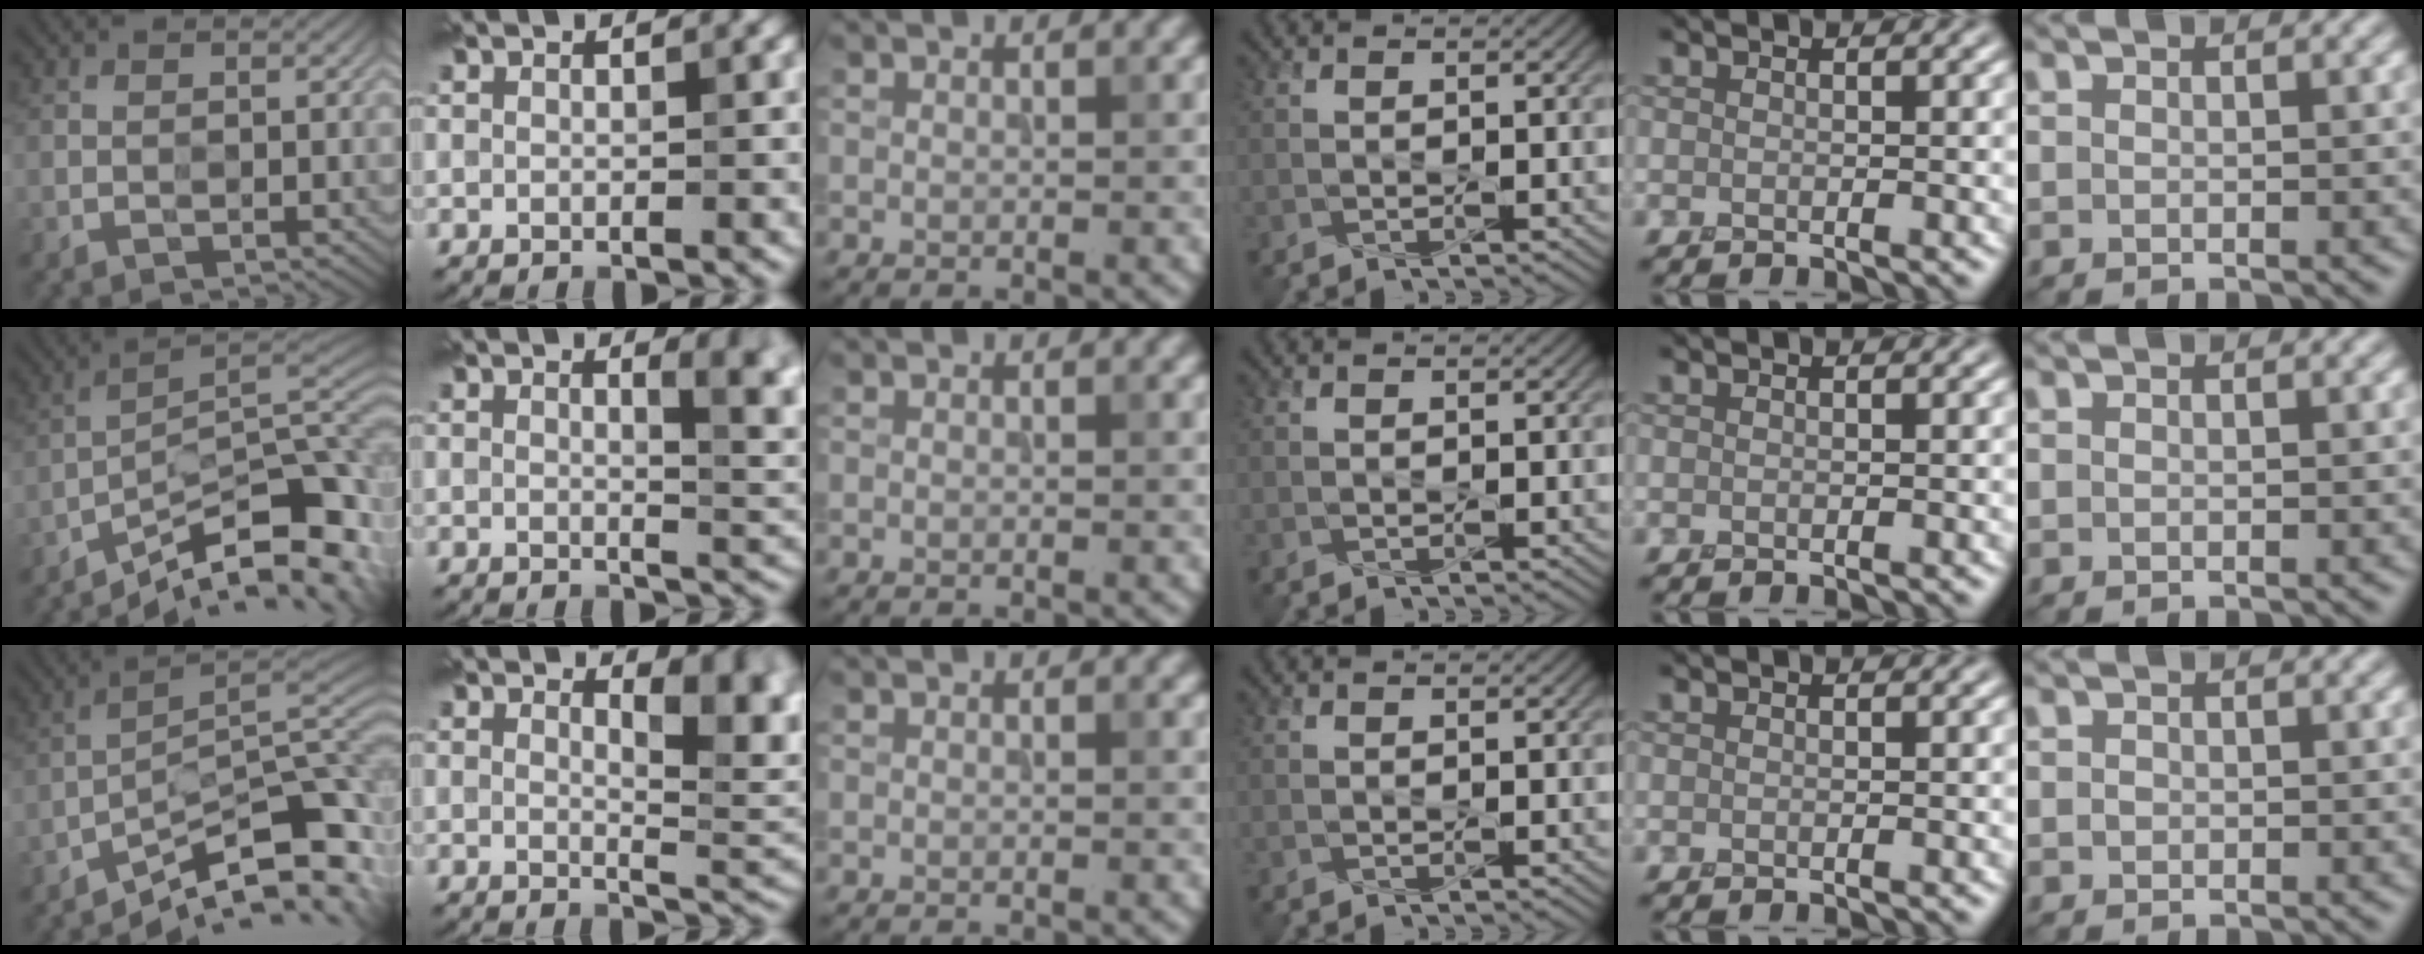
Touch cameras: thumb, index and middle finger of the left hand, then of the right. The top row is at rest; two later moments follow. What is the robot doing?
{"motion": "press", "object": "syringe"}